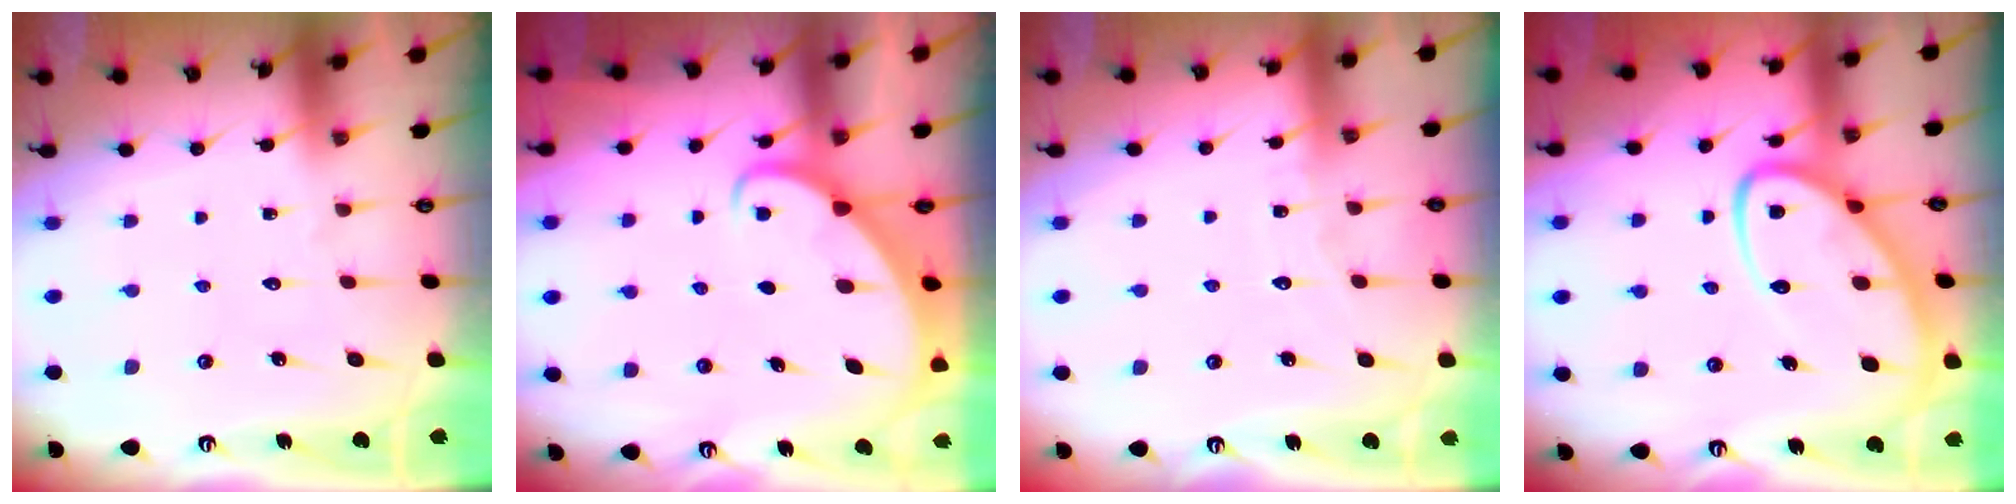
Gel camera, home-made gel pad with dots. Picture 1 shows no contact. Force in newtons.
{"total": 2.7, "press": 2.6, "slide": 0.4}
{"total": 4.7, "press": 4.7, "slide": 0.5}
{"total": 11.9, "press": 11.8, "slide": 1.2}